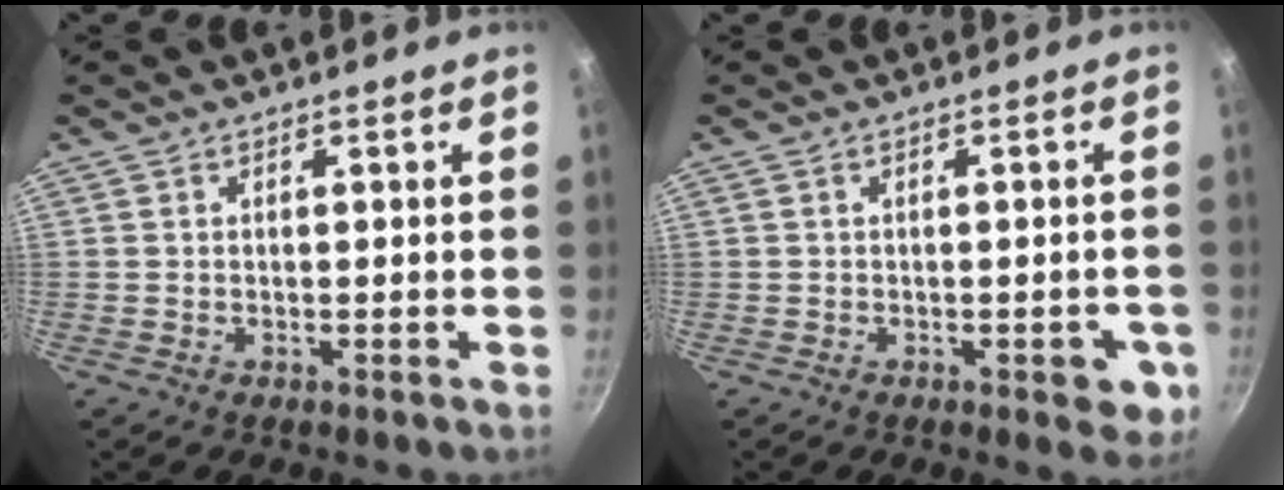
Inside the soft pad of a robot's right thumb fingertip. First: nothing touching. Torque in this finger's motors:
{"motor_torque": [0.83, 0.99, -0.17, 0.05, 0.09]}